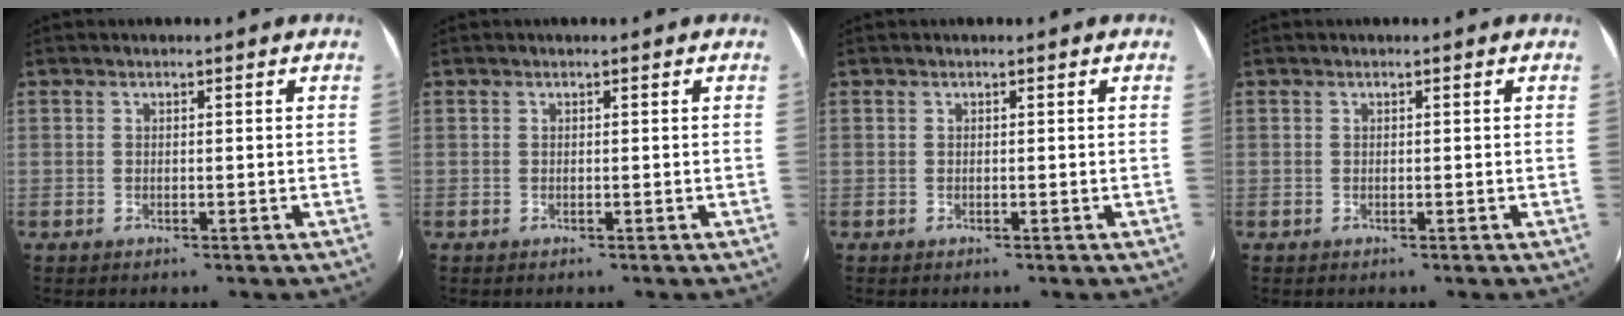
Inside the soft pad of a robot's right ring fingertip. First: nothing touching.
{"total": 0.0}
{"total": 0.0}
{"total": 0.0}